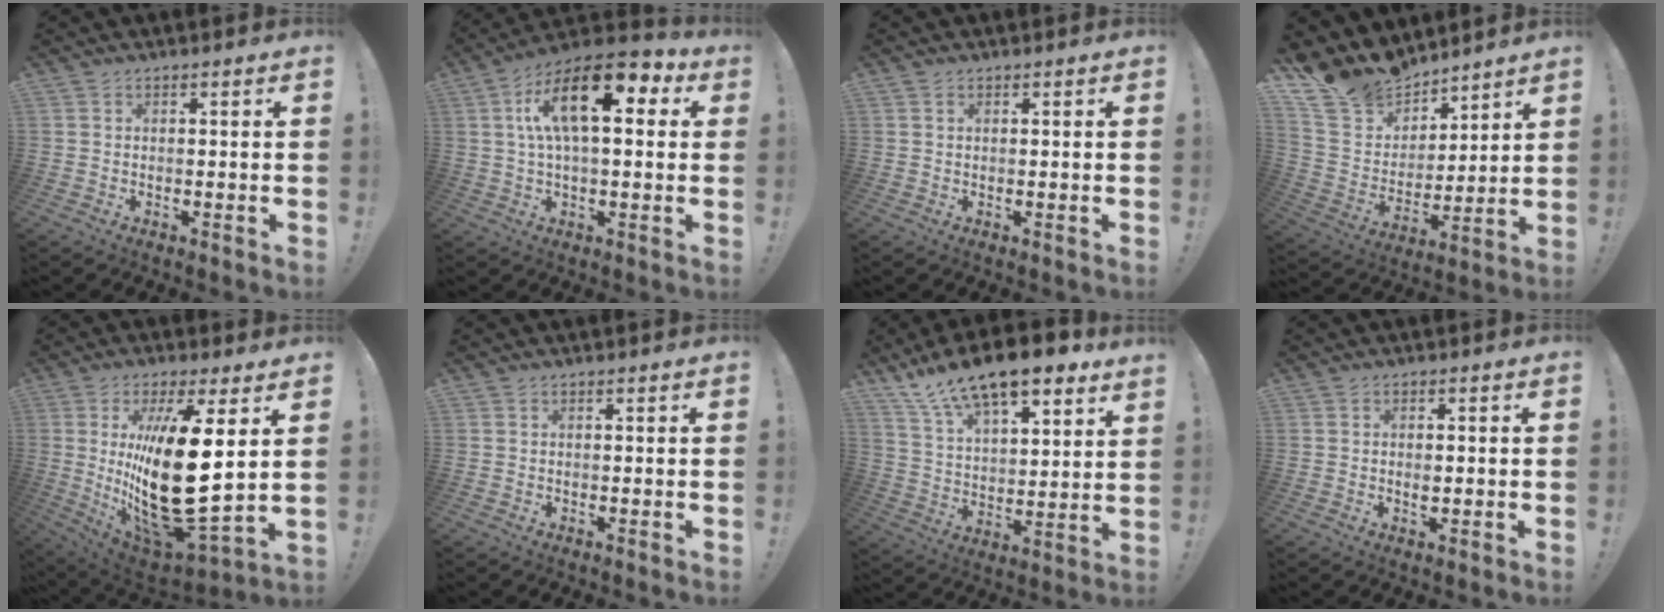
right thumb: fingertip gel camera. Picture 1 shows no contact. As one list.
[{"total": 17.5, "force": [5.4, 6.7, 15.2], "torque": [-0.261, -0.012, 0.083]}, {"total": 0.6, "force": [0.5, 0.3, 0.3], "torque": [-0.003, -0.003, 0.008]}, {"total": 14.4, "force": [12.4, 7.1, 1.8], "torque": [-0.054, -0.104, 0.237]}, {"total": 25.7, "force": [4.0, 8.3, 24.0], "torque": [-0.446, -0.062, 0.067]}, {"total": 0.0}, {"total": 15.5, "force": [12.2, 4.4, 8.5], "torque": [-0.170, -0.086, 0.217]}, {"total": 1.5, "force": [-0.3, 0.9, 1.2], "torque": [-0.016, -0.001, -0.006]}]